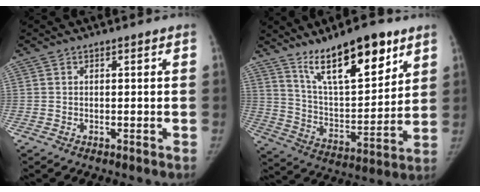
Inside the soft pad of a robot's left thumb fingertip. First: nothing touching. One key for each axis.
{"total": 18.3, "fx": 11.9, "fy": 6.3, "fz": 12.5, "tx": -0.164, "ty": -0.068, "tz": 0.211}